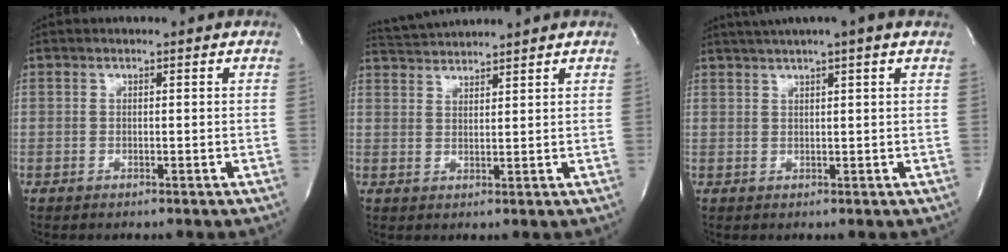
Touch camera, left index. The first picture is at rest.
{"total": 4.4, "force": [4.2, -1.3, 0.3], "torque": [-0.011, 0.011, 0.081]}
{"total": 6.9, "force": [5.2, -0.6, 4.4], "torque": [-0.075, 0.029, 0.072]}